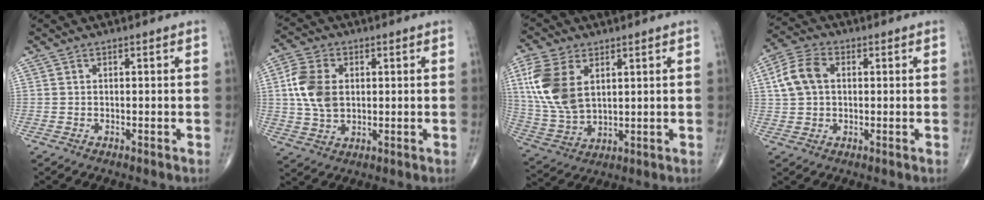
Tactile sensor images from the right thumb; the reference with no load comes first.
{"total": 9.5, "force": [1.4, 6.7, 6.7], "torque": [-0.128, 0.003, 0.030]}
{"total": 13.7, "force": [4.3, 8.4, 10.0], "torque": [-0.213, -0.011, 0.095]}
{"total": 7.8, "force": [1.4, 5.5, 5.3], "torque": [-0.107, 0.017, 0.024]}